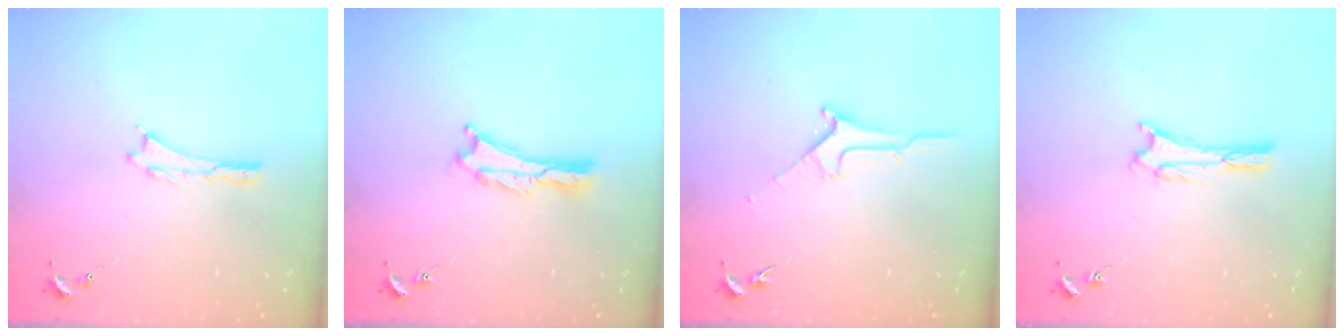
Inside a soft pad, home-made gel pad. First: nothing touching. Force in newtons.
{"total": 0.7, "press": 0.7, "slide": 0.2}
{"total": 1.8, "press": 1.7, "slide": 0.2}
{"total": 1.7, "press": 1.7, "slide": 0.3}